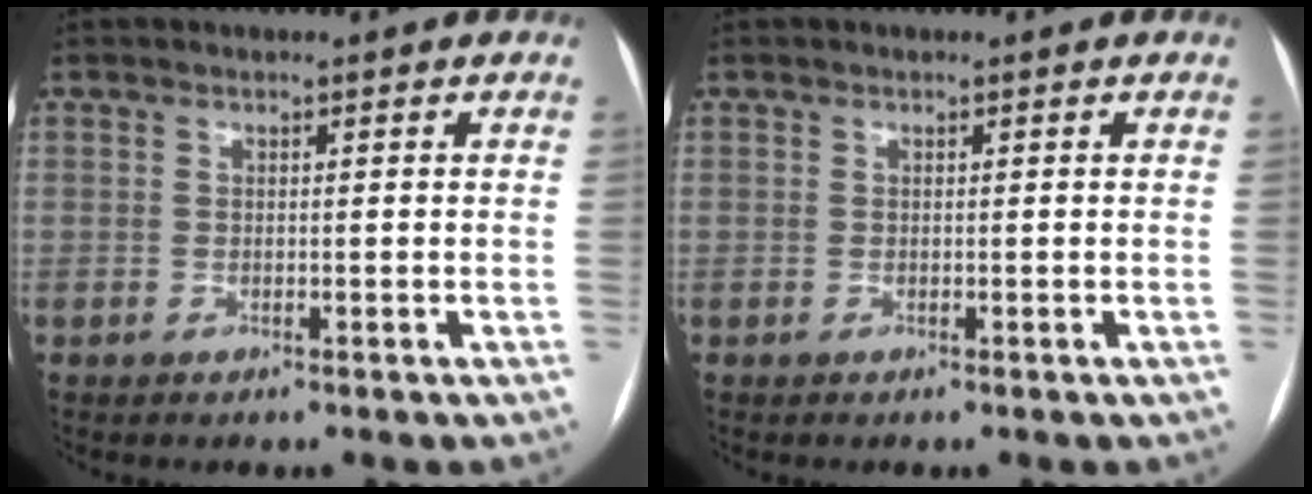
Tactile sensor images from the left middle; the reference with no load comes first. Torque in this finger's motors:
{"motor_torque": [0.02, 0.02, 0.00, 0.00]}